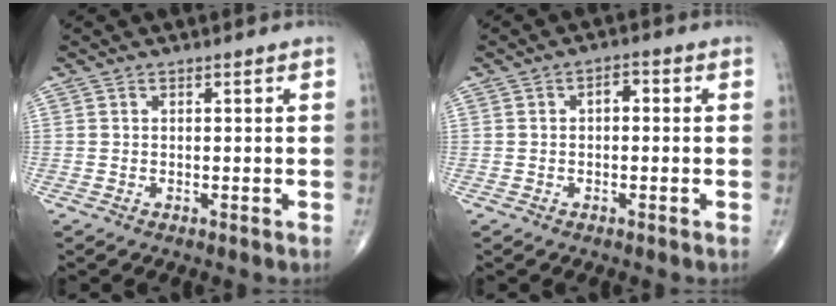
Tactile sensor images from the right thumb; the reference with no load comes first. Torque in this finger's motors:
{"motor_torque": [0.98, 1.70, 0.48, 0.14, 0.00]}